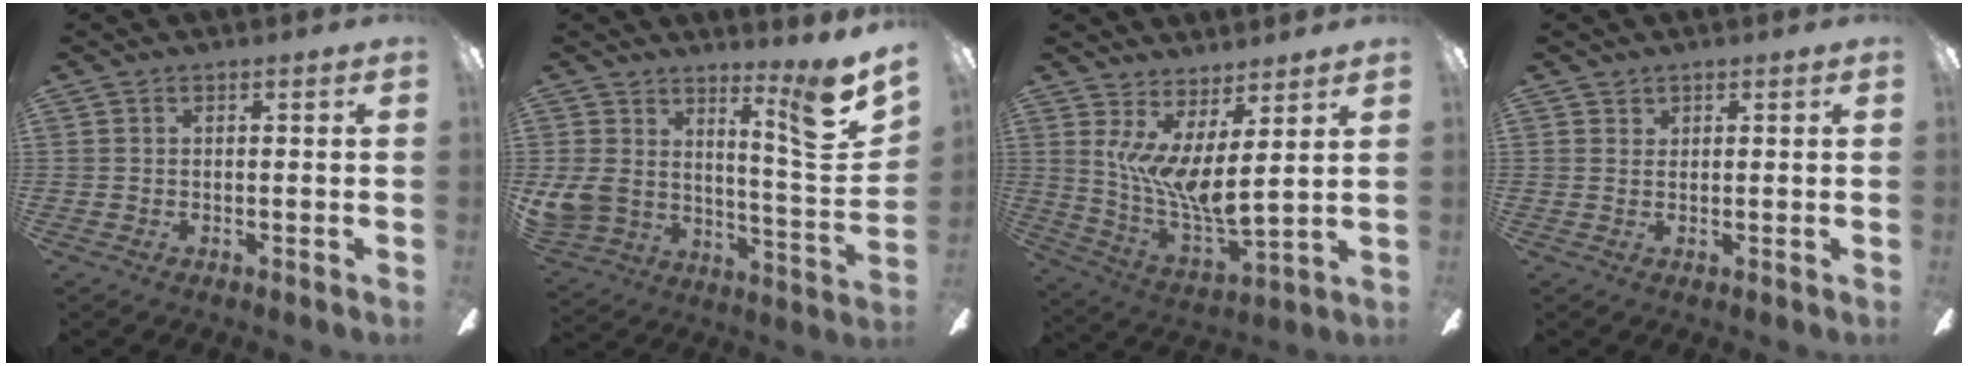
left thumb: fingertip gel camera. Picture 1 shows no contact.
{"total": 14.9, "force": [9.0, 5.6, 10.5], "torque": [-0.147, -0.070, 0.146]}
{"total": 10.3, "force": [5.3, 2.0, 8.5], "torque": [-0.194, -0.060, 0.098]}
{"total": 0.9, "force": [0.8, 0.4, 0.1], "torque": [-0.002, 0.000, 0.016]}